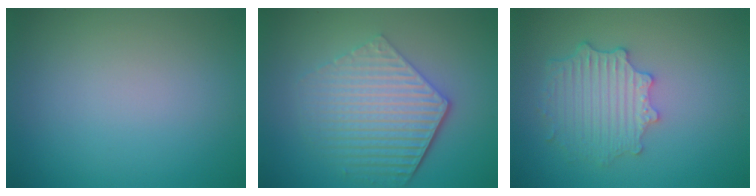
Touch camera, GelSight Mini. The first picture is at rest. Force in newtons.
{"total": 6.2, "press": 4.5, "slide": 4.2}
{"total": 4.5, "press": 3.7, "slide": 2.5}